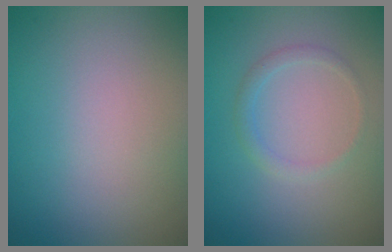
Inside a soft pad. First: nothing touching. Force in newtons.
{"total": 1.2, "press": 1.2, "slide": 0.0}